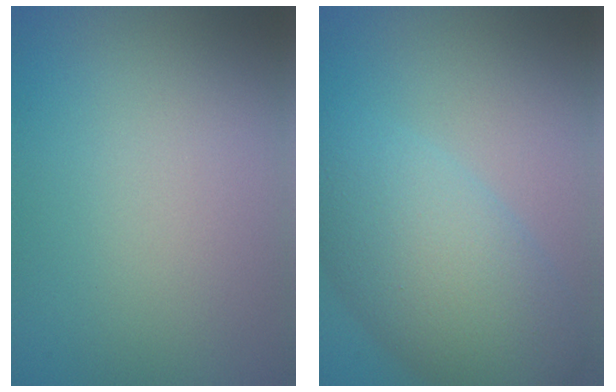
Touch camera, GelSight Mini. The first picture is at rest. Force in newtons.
{"total": 7.6, "press": 7.5, "slide": 0.3}